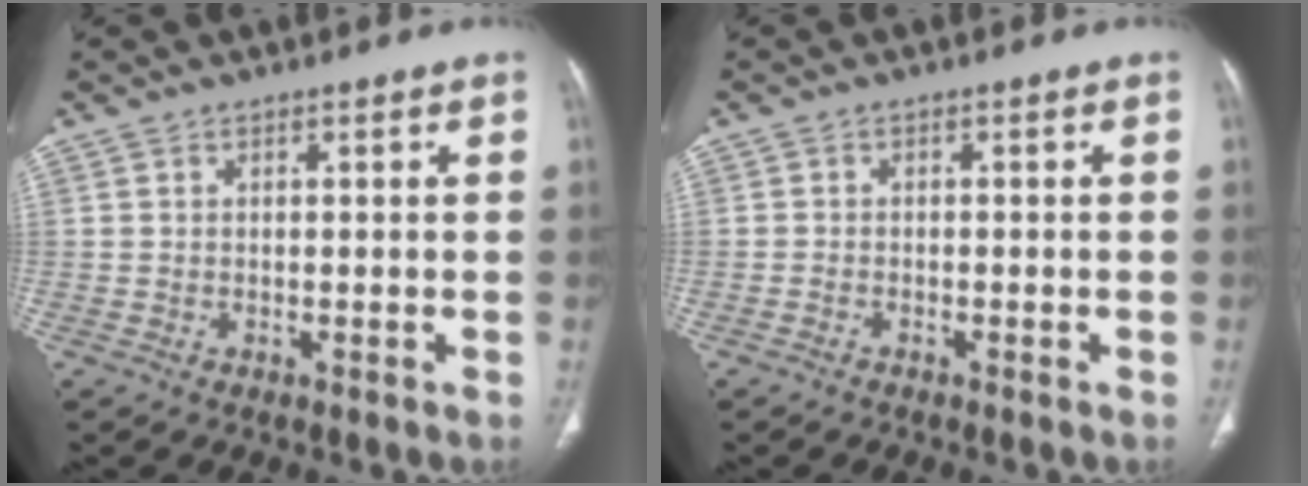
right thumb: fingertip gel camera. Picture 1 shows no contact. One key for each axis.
{"total": 0.6, "fx": -0.6, "fy": 0.1, "fz": 0.0, "tx": -0.005, "ty": 0.004, "tz": -0.013}